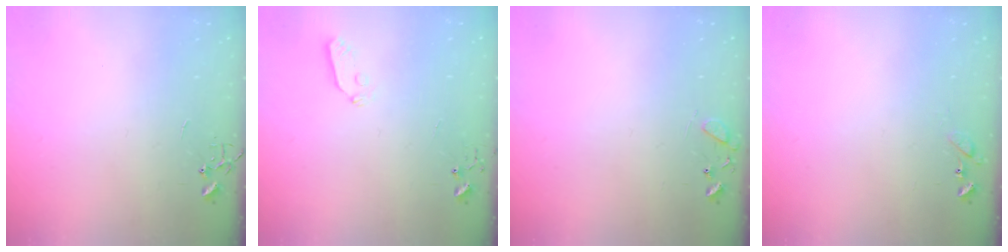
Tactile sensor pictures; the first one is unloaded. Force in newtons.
{"total": 3.6, "press": 3.6, "slide": 0.5}
{"total": 9.0, "press": 9.0, "slide": 0.6}
{"total": 6.7, "press": 6.6, "slide": 0.8}